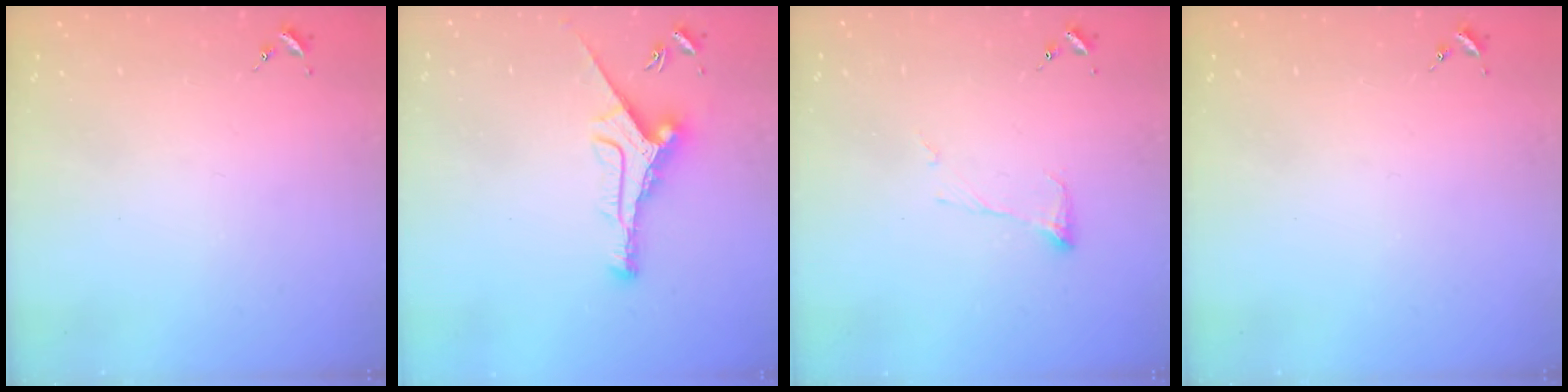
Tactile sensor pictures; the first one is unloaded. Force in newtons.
{"total": 9.9, "press": 9.9, "slide": 0.1}
{"total": 6.0, "press": 6.0, "slide": 0.3}
{"total": 0.0}